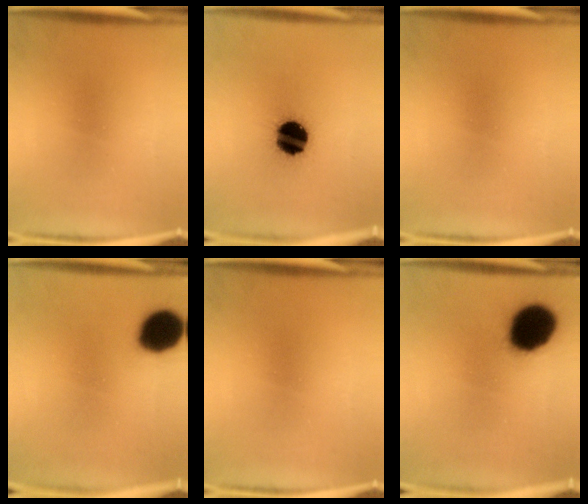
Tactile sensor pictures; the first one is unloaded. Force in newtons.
{"total": 15.4}
{"total": 0.0}
{"total": 13.2}
{"total": 0.0}
{"total": 17.5}